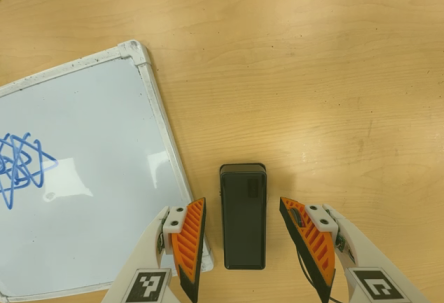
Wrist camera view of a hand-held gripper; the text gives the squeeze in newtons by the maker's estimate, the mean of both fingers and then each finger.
{"total": 0.0}